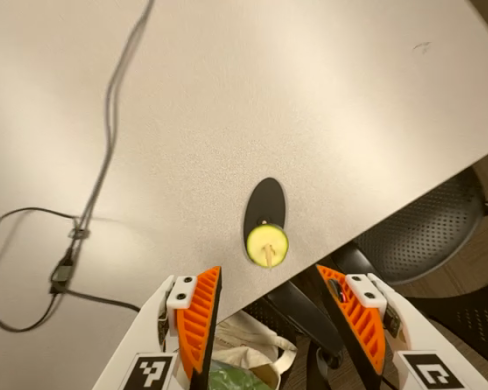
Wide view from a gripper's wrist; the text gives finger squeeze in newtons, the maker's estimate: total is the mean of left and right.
{"total": 0.0}